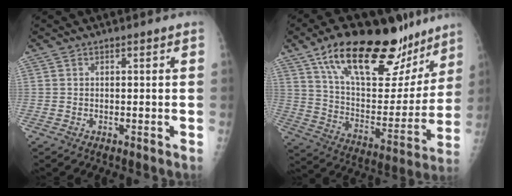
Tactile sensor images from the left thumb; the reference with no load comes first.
{"total": 29.9, "force": [19.3, 12.8, 18.9], "torque": [-0.255, -0.048, 0.310]}